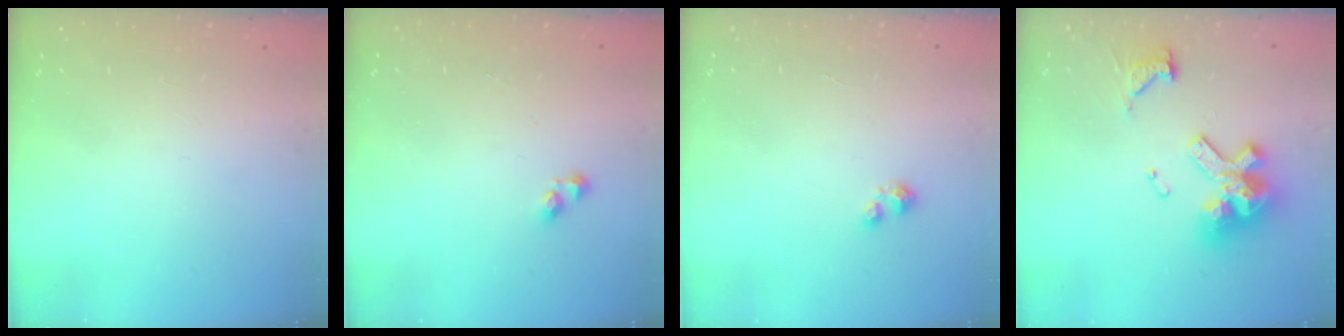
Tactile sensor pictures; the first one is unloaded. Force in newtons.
{"total": 2.0, "press": 2.0, "slide": 0.5}
{"total": 2.3, "press": 2.3, "slide": 0.3}
{"total": 13.5, "press": 13.4, "slide": 1.2}